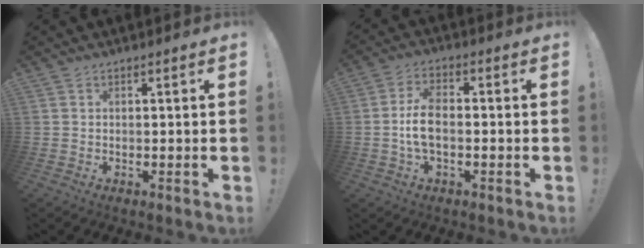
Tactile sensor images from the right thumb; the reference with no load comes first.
{"total": 7.6, "force": [-1.2, 3.8, 6.5], "torque": [-0.141, 0.004, -0.018]}